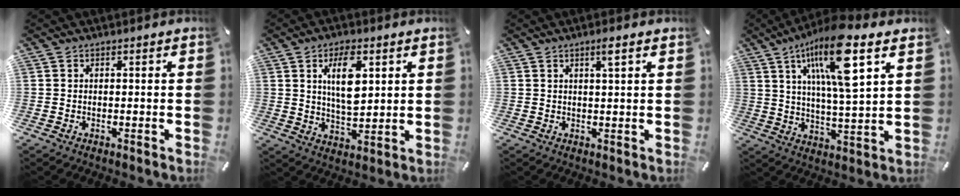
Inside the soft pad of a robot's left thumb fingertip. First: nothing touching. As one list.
[{"total": 9.5, "force": [3.5, 4.4, 7.7], "torque": [-0.141, -0.011, 0.052]}, {"total": 2.8, "force": [1.5, 0.1, 2.3], "torque": [-0.049, -0.001, 0.025]}, {"total": 17.8, "force": [8.9, 4.7, 14.7], "torque": [-0.270, -0.028, 0.137]}]